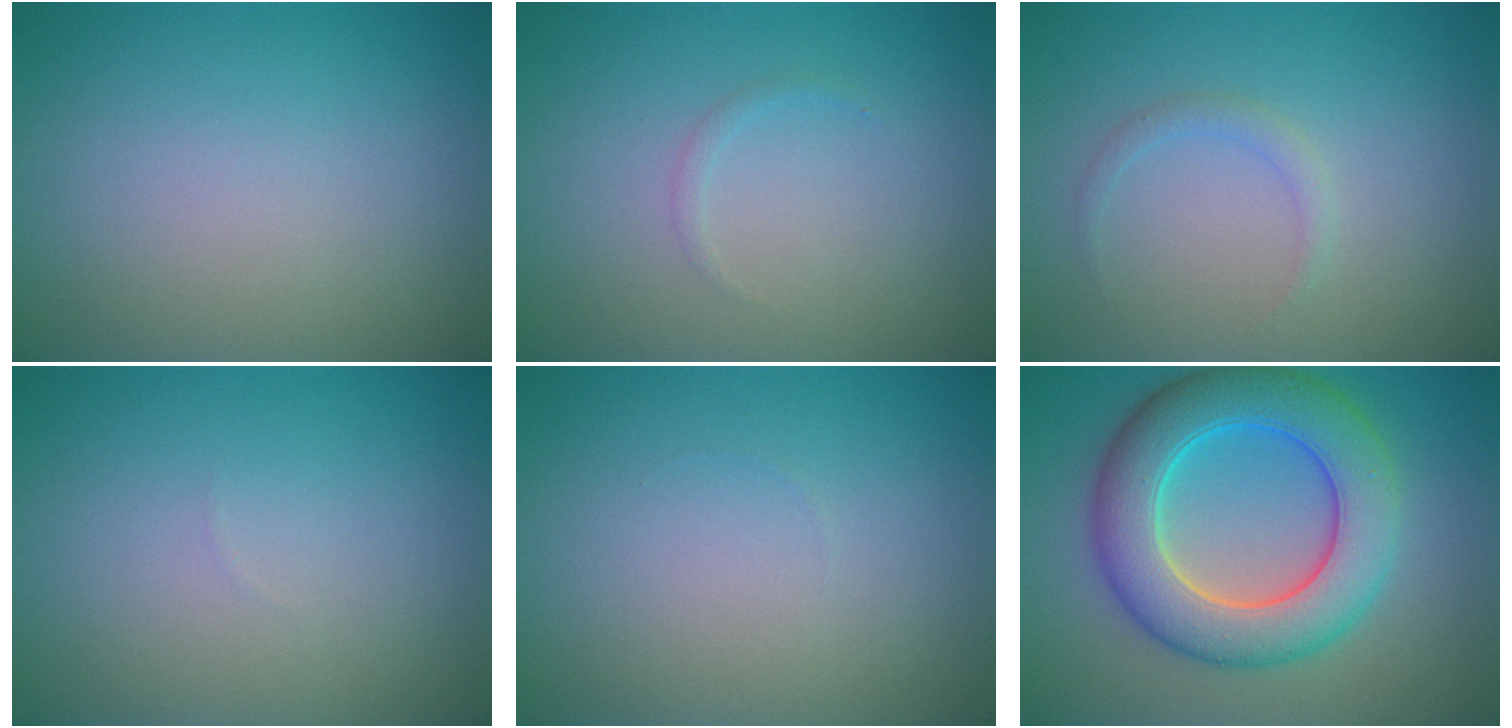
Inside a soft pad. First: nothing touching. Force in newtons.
{"total": 0.5, "press": 0.5, "slide": 0.1}
{"total": 1.0, "press": 1.0, "slide": 0.0}
{"total": 0.0}
{"total": 0.0}
{"total": 9.0, "press": 9.0, "slide": 0.2}